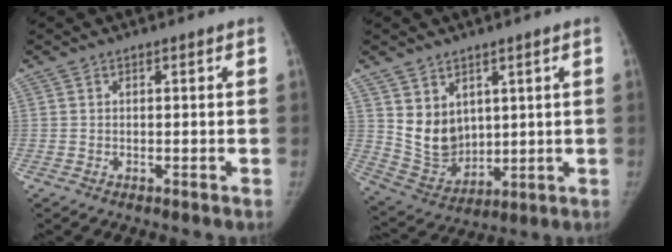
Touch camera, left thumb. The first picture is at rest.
{"total": 9.6, "force": [3.5, 7.5, 4.9], "torque": [-0.056, -0.036, 0.091]}